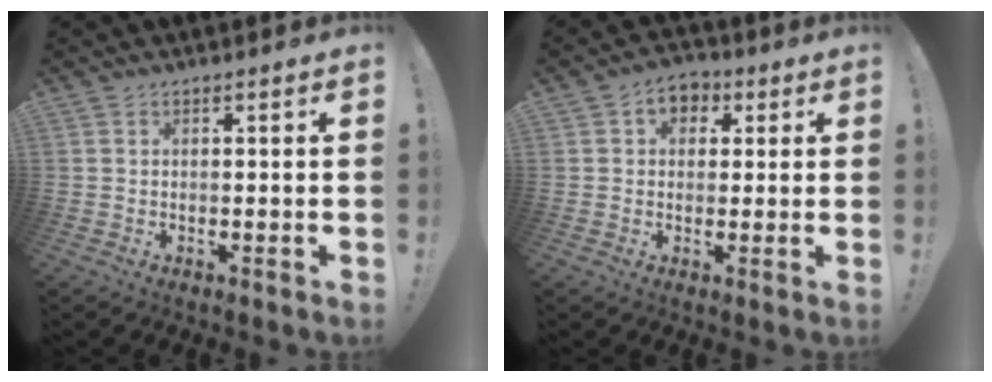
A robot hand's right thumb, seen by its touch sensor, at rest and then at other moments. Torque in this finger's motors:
{"motor_torque": [0.36, 1.07, -0.04, 0.21, -0.02]}